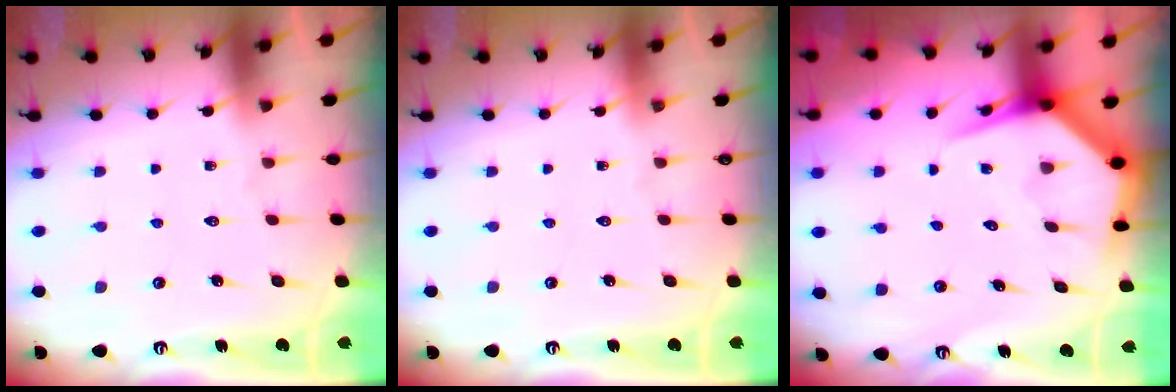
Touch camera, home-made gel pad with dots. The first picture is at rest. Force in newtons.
{"total": 0.0}
{"total": 5.2, "press": 5.1, "slide": 0.7}